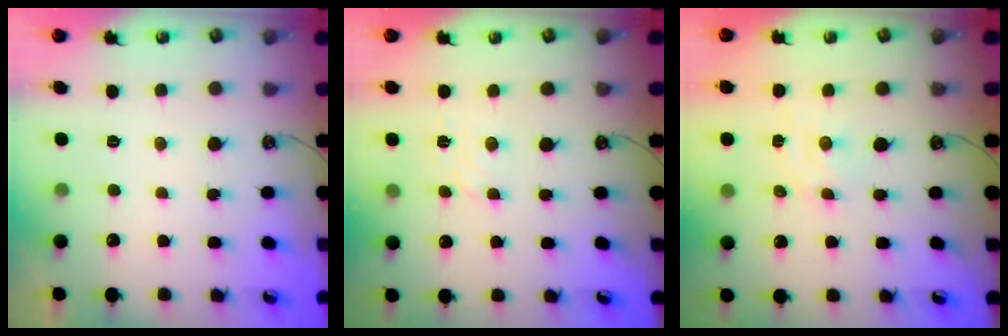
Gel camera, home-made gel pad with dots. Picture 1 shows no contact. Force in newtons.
{"total": 2.5, "press": 2.4, "slide": 0.6}
{"total": 2.0, "press": 2.0, "slide": 0.3}